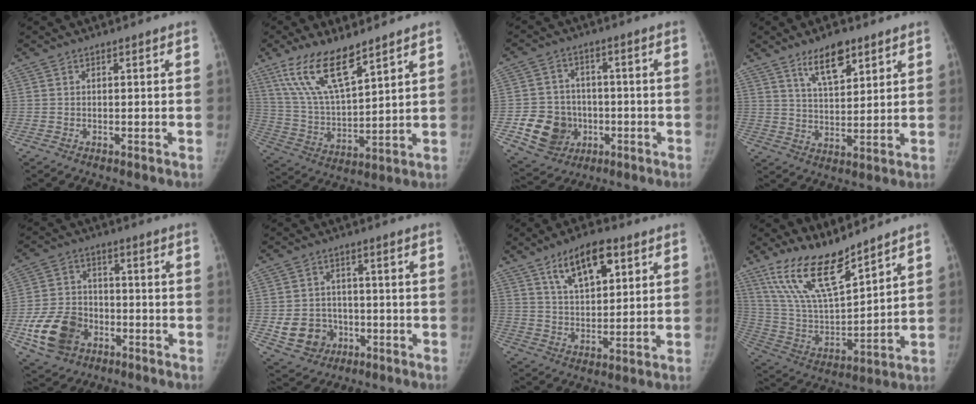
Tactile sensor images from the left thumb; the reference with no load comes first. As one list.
[{"total": 14.3, "force": [9.5, 4.5, 9.6], "torque": [-0.169, -0.042, 0.197]}, {"total": 11.9, "force": [-3.4, 10.3, 5.0], "torque": [-0.056, 0.014, -0.046]}, {"total": 8.7, "force": [5.6, 3.6, 5.7], "torque": [-0.077, -0.034, 0.099]}, {"total": 13.2, "force": [-5.3, 9.9, 7.0], "torque": [-0.118, 0.021, -0.093]}, {"total": 9.0, "force": [-2.6, 7.9, 3.4], "torque": [-0.035, 0.019, -0.032]}, {"total": 11.5, "force": [5.8, 5.5, 8.3], "torque": [-0.114, -0.021, 0.102]}, {"total": 16.6, "force": [12.2, 4.8, 10.1], "torque": [-0.169, -0.065, 0.248]}]